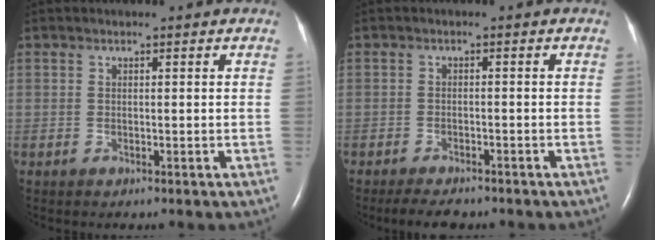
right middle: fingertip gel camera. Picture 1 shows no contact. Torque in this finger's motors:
{"motor_torque": [0.16, -0.13, 0.03, 0.01]}